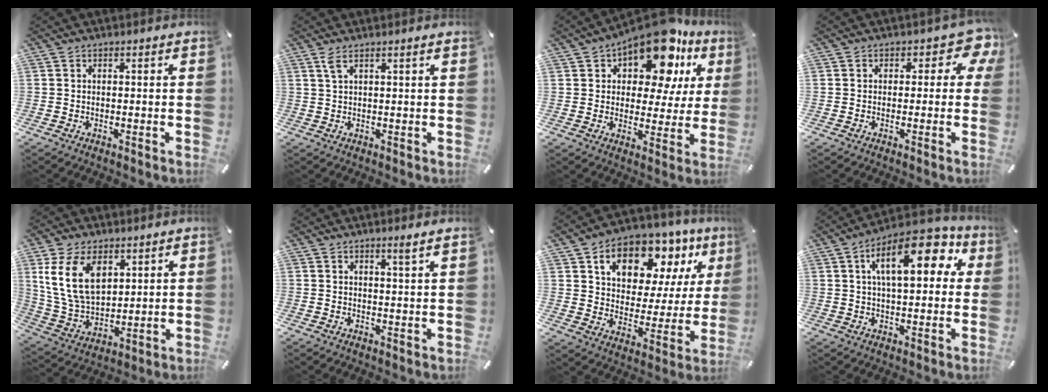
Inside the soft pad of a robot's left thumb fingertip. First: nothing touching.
{"total": 2.7, "force": [1.5, 0.1, 2.3], "torque": [-0.048, -0.001, 0.025]}
{"total": 16.6, "force": [10.9, 7.7, 9.9], "torque": [-0.157, -0.066, 0.186]}
{"total": 5.8, "force": [1.7, 3.5, 4.2], "torque": [-0.045, -0.007, 0.024]}
{"total": 13.9, "force": [5.7, 9.2, 8.8], "torque": [-0.210, -0.016, 0.103]}
{"total": 2.2, "force": [1.6, -0.3, 1.6], "torque": [-0.031, -0.005, 0.027]}
{"total": 15.1, "force": [9.4, 9.2, 7.4], "torque": [-0.126, -0.057, 0.162]}
{"total": 16.9, "force": [5.8, 7.6, 13.9], "torque": [-0.208, -0.003, 0.090]}